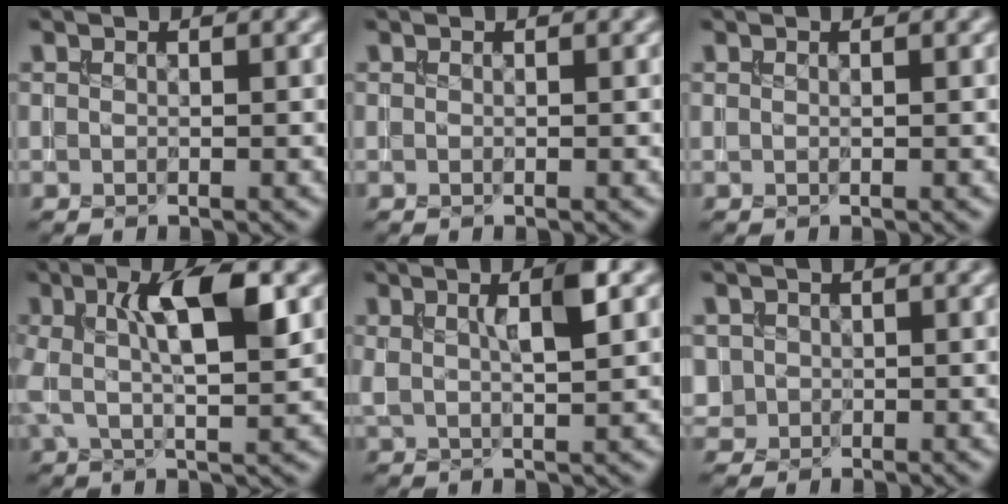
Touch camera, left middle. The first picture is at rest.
{"total": 0.0}
{"total": 0.0}
{"total": 7.1, "force": [1.3, 2.4, 6.5], "torque": [-0.114, 0.003, 0.020]}
{"total": 4.0, "force": [1.4, 0.8, 3.6], "torque": [-0.059, 0.001, 0.026]}
{"total": 1.5, "force": [0.1, 1.5, 0.2], "torque": [-0.002, -0.006, 0.009]}